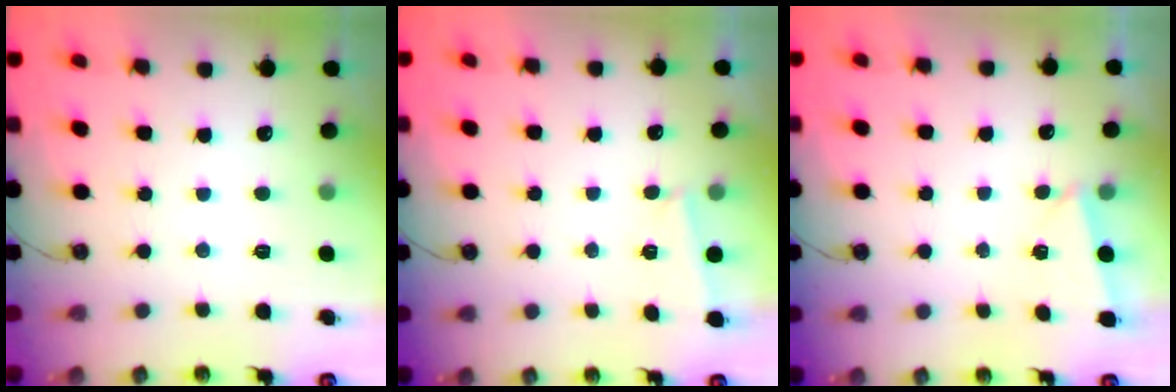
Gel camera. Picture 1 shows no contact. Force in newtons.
{"total": 2.3, "press": 2.2, "slide": 0.9}
{"total": 2.2, "press": 1.8, "slide": 1.3}